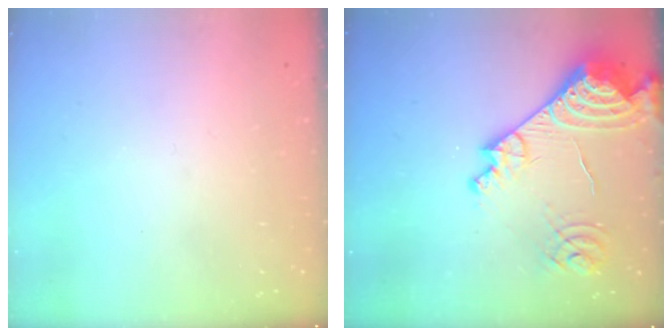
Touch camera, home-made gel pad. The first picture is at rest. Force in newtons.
{"total": 19.2, "press": 19.1, "slide": 2.0}